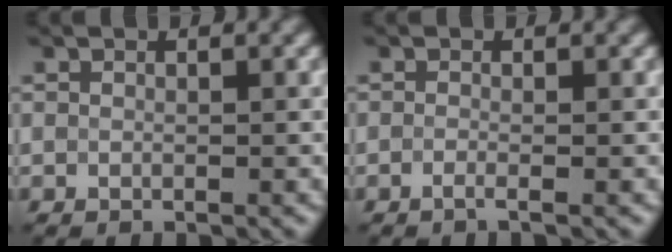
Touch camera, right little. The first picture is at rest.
{"total": 1.1, "force": [-1.1, -0.1, 0.3], "torque": [-0.003, -0.009, -0.017]}